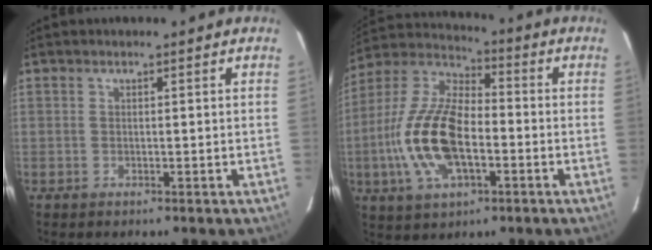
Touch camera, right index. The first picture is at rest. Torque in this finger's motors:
{"motor_torque": [2.14, 0.00, 0.83, 0.17]}